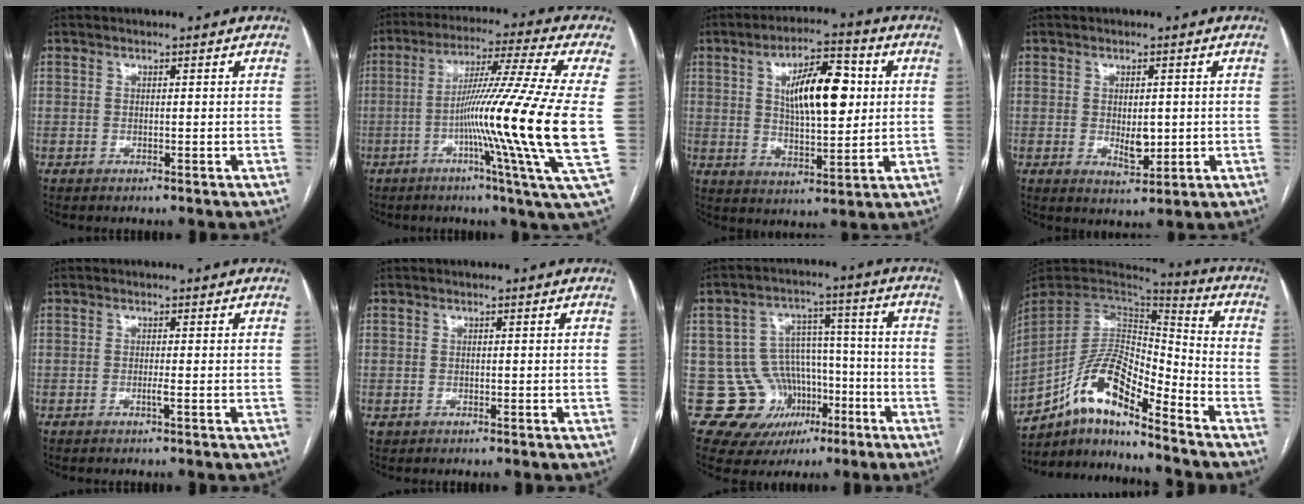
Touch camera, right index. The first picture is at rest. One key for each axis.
{"total": 20.1, "fx": -2.2, "fy": -3.1, "fz": 19.8, "tx": -0.315, "ty": -0.019, "tz": -0.056}
{"total": 12.3, "fx": 2.7, "fy": 4.3, "fz": 11.2, "tx": -0.185, "ty": 0.015, "tz": 0.046}
{"total": 3.9, "fx": -0.2, "fy": 1.9, "fz": 3.4, "tx": -0.054, "ty": -0.007, "tz": 0.005}
{"total": 0.8, "fx": -0.3, "fy": -0.2, "fz": 0.7, "tx": -0.012, "ty": -0.001, "tz": -0.007}
{"total": 1.5, "fx": -0.6, "fy": 1.4, "fz": -0.1, "tx": -0.002, "ty": 0.005, "tz": -0.009}
{"total": 12.9, "fx": -4.4, "fy": 11.9, "fz": 2.5, "tx": -0.041, "ty": 0.070, "tz": -0.047}
{"total": 13.9, "fx": -9.4, "fy": 3.4, "fz": 9.7, "tx": -0.183, "ty": 0.027, "tz": -0.168}